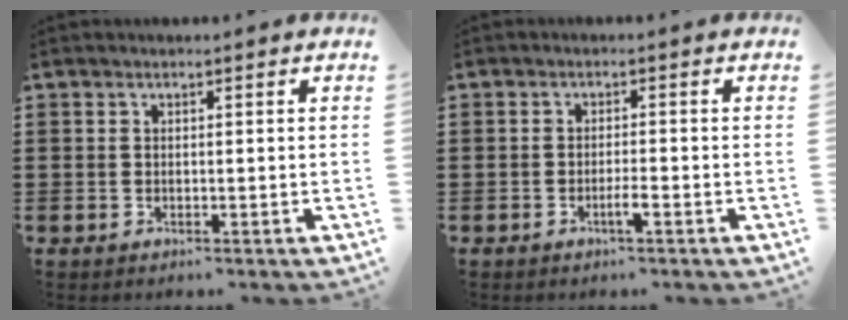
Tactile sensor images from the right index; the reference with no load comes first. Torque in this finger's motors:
{"motor_torque": [1.03, 0.62, 0.07, 0.03]}